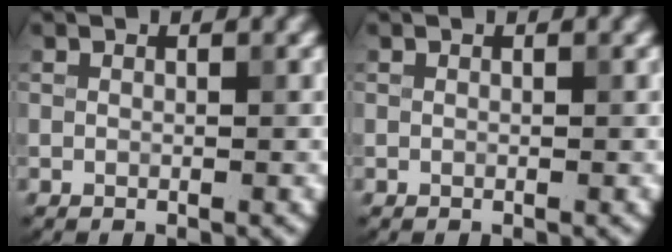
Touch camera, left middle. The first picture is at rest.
{"total": 0.0}